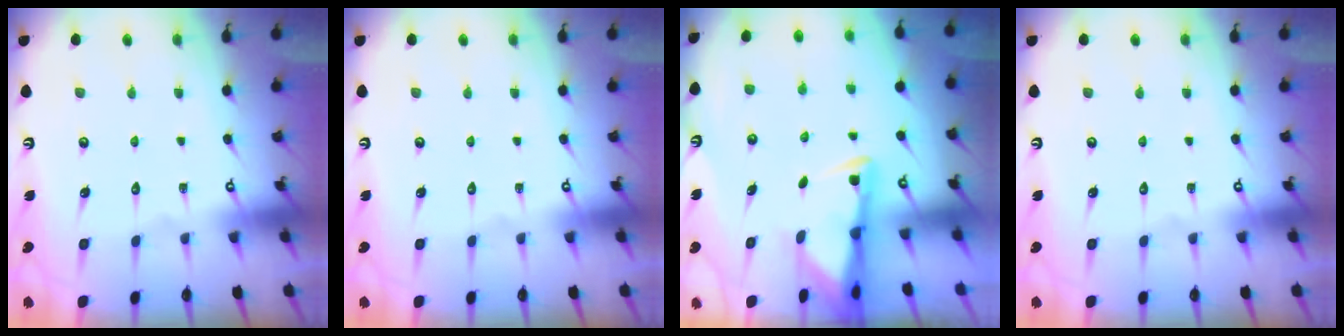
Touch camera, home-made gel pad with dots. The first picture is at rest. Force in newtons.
{"total": 0.0}
{"total": 3.1, "press": 3.0, "slide": 0.6}
{"total": 0.0}